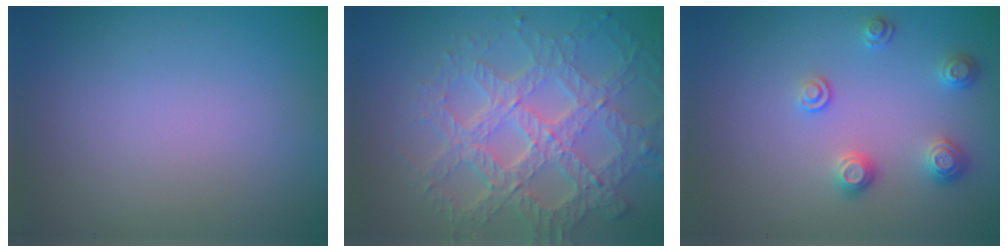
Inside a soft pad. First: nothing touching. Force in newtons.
{"total": 7.8, "press": 5.6, "slide": 5.5}
{"total": 2.3, "press": 2.3, "slide": 0.6}